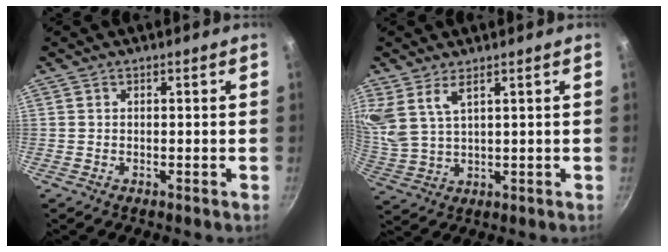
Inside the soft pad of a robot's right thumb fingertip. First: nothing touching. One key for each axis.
{"total": 7.6, "fx": 4.1, "fy": 3.2, "fz": 5.6, "tx": -0.132, "ty": -0.010, "tz": 0.095}